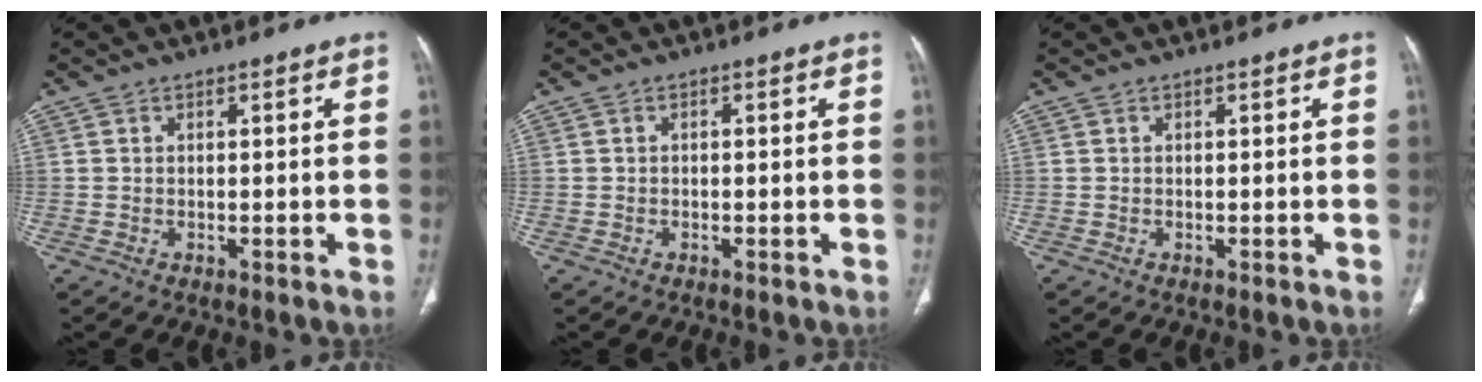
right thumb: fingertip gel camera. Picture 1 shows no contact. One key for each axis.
{"total": 0.0}
{"total": 0.0}